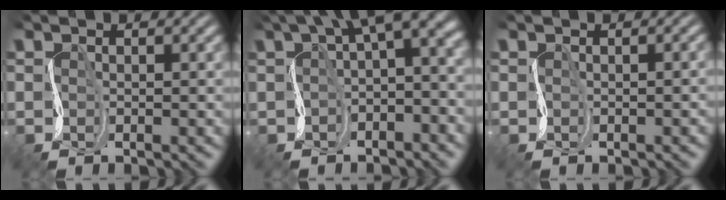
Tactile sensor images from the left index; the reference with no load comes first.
{"total": 8.6, "force": [2.1, 3.8, 7.4], "torque": [-0.100, 0.008, 0.033]}
{"total": 1.6, "force": [-0.5, 0.9, 1.2], "torque": [-0.004, 0.007, -0.004]}